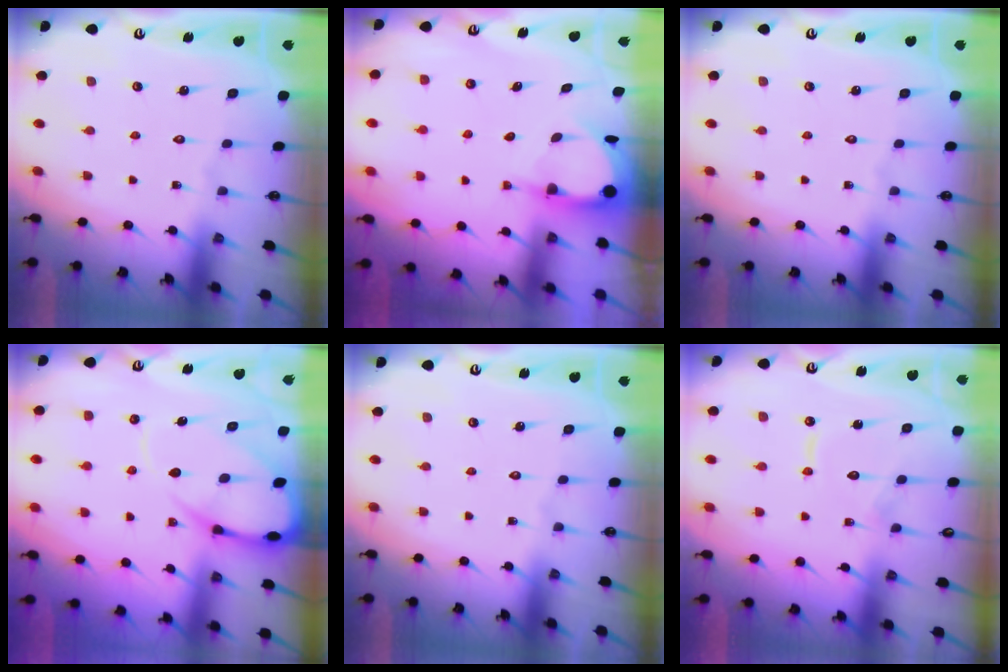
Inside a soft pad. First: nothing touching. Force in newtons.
{"total": 3.9, "press": 3.9, "slide": 0.3}
{"total": 0.0}
{"total": 9.8, "press": 9.8, "slide": 0.9}
{"total": 0.0}
{"total": 7.9, "press": 7.8, "slide": 0.6}